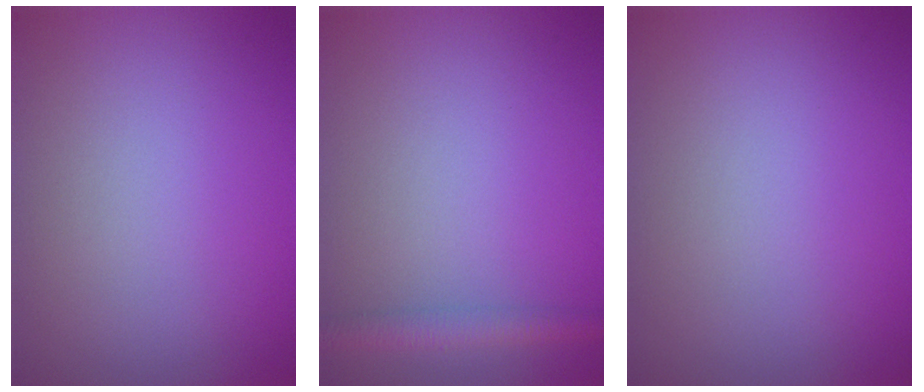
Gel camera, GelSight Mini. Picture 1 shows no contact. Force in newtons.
{"total": 2.4, "press": 2.4, "slide": 0.1}
{"total": 0.0}